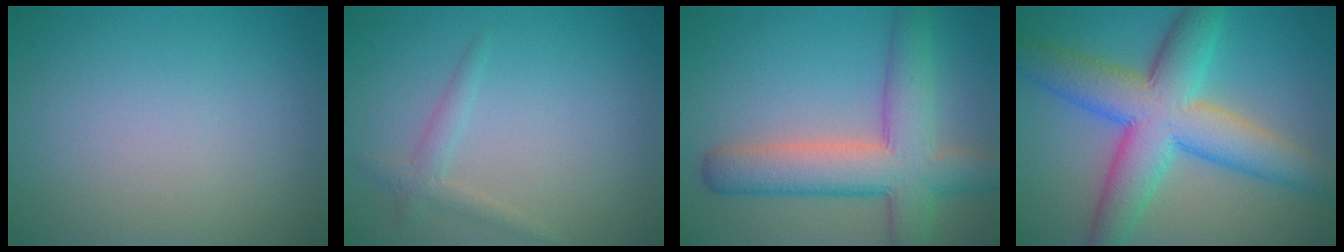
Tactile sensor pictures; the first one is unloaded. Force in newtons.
{"total": 1.6, "press": 1.6, "slide": 0.1}
{"total": 8.2, "press": 8.2, "slide": 0.4}
{"total": 9.9, "press": 9.9, "slide": 0.4}